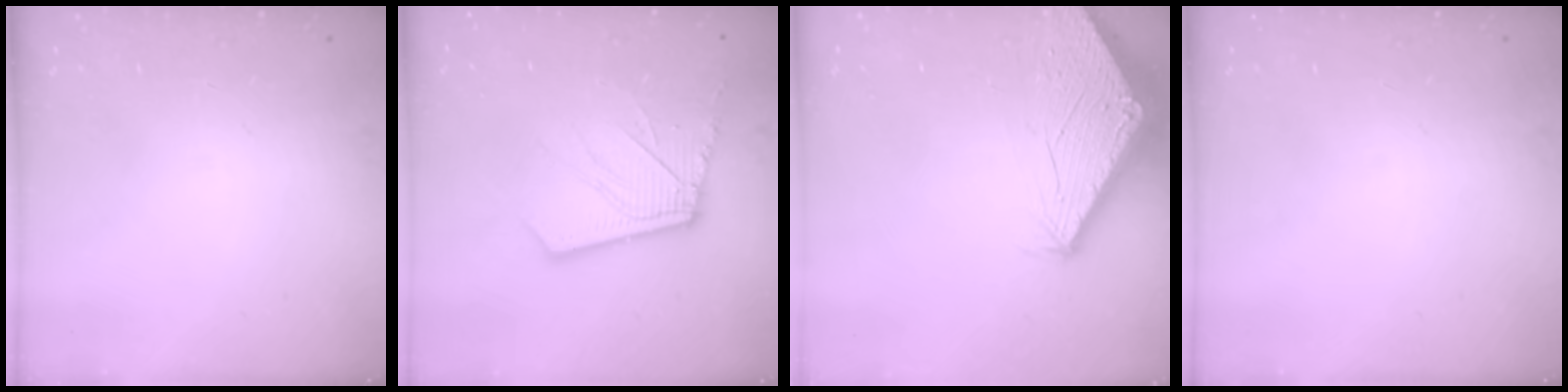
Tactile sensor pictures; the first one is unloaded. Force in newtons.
{"total": 12.4, "press": 12.3, "slide": 1.7}
{"total": 2.7, "press": 2.7, "slide": 0.1}
{"total": 0.0}